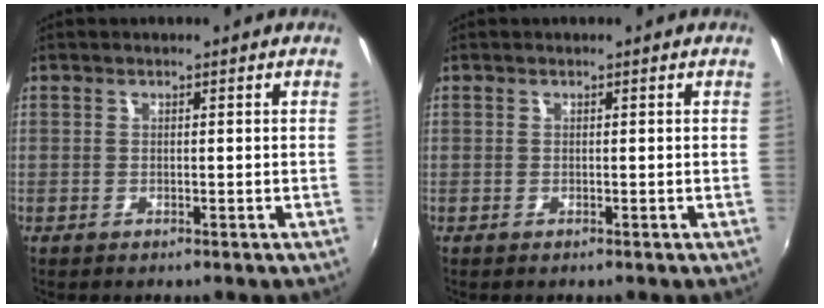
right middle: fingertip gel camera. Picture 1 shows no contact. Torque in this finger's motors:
{"motor_torque": [0.00, -0.01, 0.02, 0.00]}